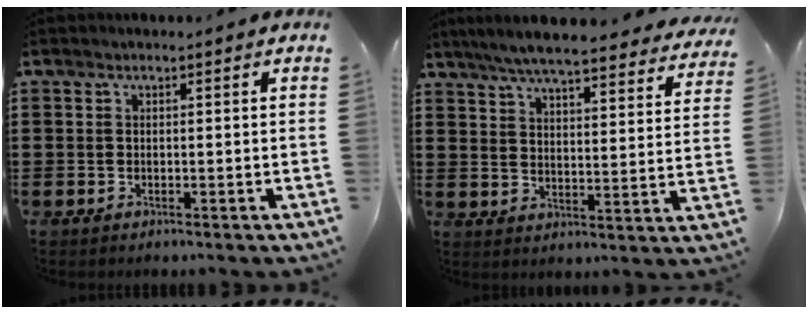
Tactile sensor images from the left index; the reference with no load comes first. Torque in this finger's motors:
{"motor_torque": [1.03, -0.39, 1.05, 0.21]}